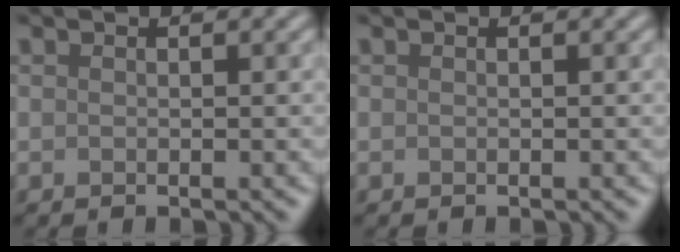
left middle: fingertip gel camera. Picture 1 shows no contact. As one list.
[{"total": 0.0}]